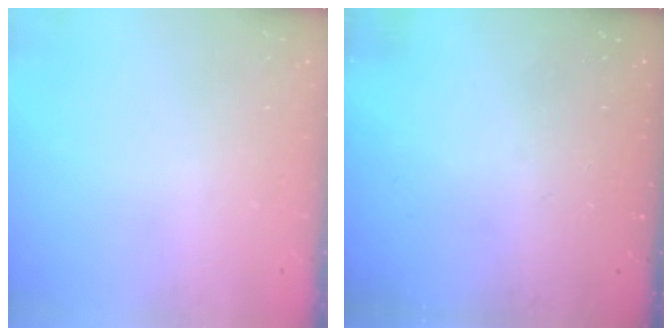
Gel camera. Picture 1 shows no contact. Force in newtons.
{"total": 0.0}